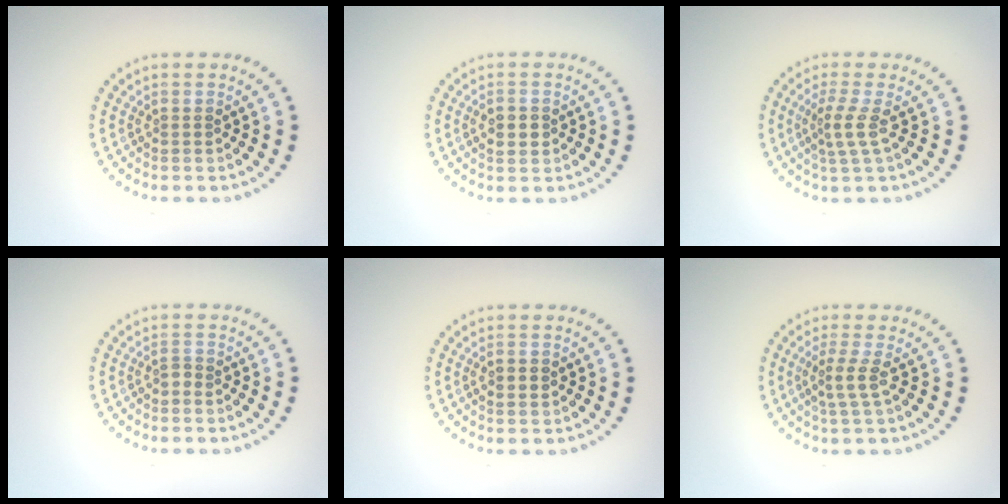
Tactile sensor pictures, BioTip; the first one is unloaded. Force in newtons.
{"total": 2.3, "press": 2.3, "slide": 0.1}
{"total": 2.2, "press": 1.5, "slide": 1.6}
{"total": 0.9, "press": 0.6, "slide": 0.7}
{"total": 1.0, "press": 1.0, "slide": 0.0}
{"total": 2.1, "press": 1.5, "slide": 1.4}